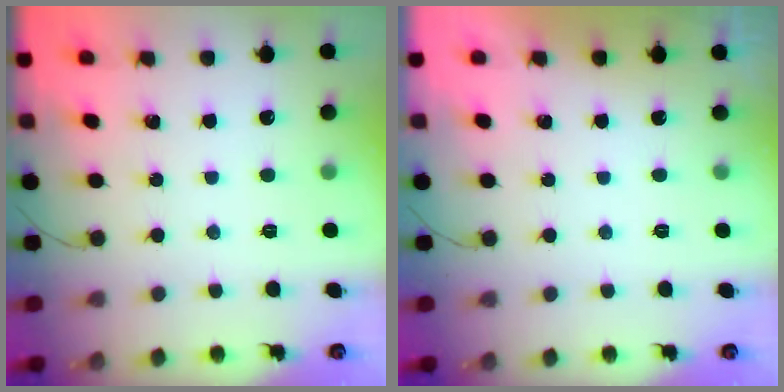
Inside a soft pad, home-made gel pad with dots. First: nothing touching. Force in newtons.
{"total": 0.0}